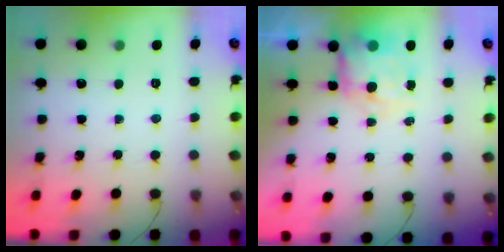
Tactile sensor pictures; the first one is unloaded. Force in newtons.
{"total": 9.4, "press": 9.1, "slide": 2.4}